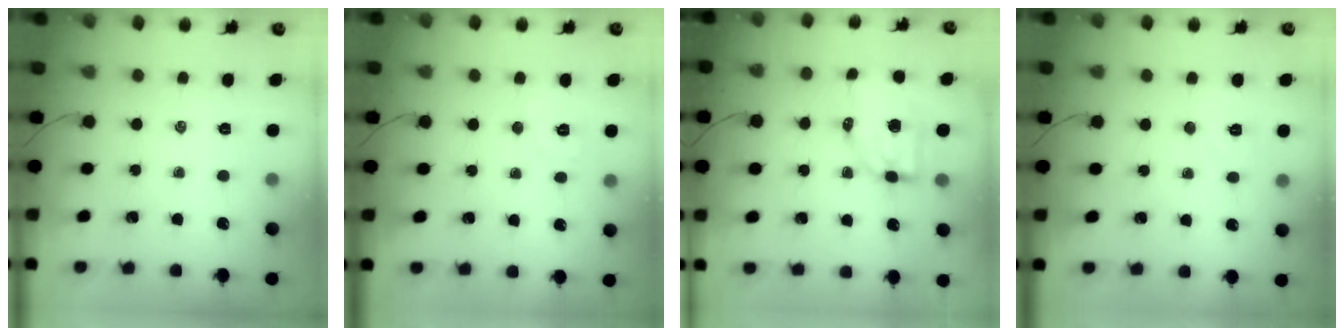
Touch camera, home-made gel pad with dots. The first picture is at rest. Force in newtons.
{"total": 5.9, "press": 5.8, "slide": 1.0}
{"total": 7.0, "press": 6.9, "slide": 1.1}
{"total": 4.4, "press": 4.3, "slide": 0.9}